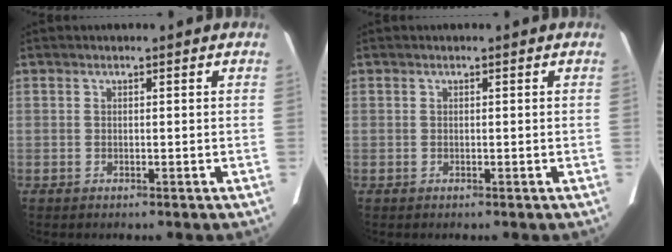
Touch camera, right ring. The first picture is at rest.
{"total": 0.0}